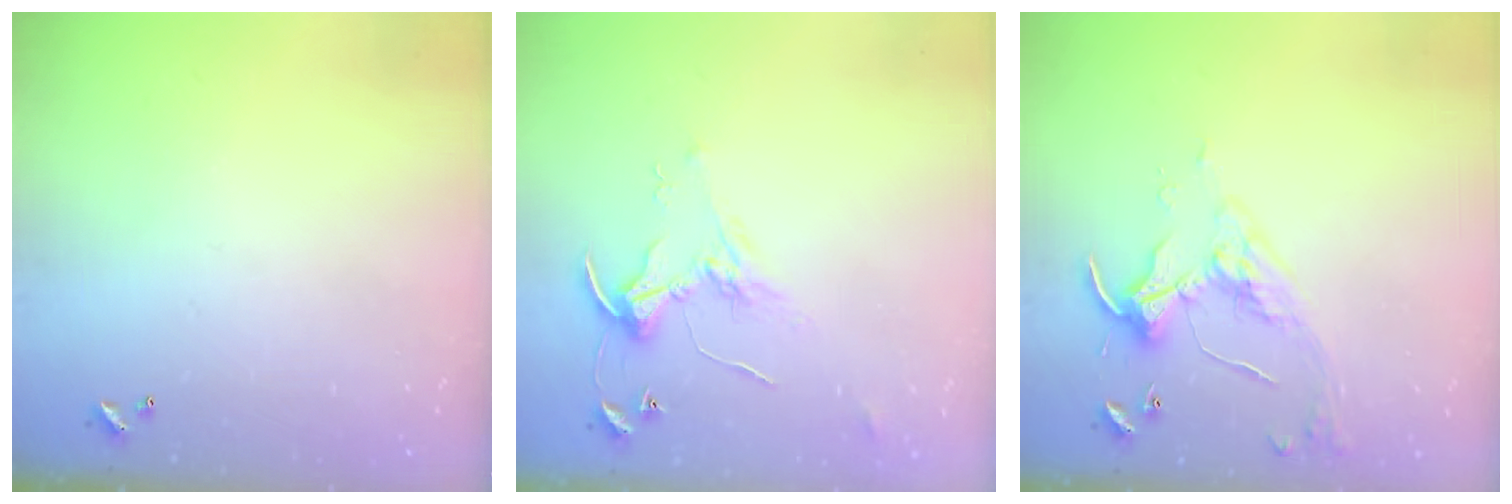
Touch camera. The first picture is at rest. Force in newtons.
{"total": 2.2, "press": 2.1, "slide": 0.3}
{"total": 5.6, "press": 5.5, "slide": 0.7}